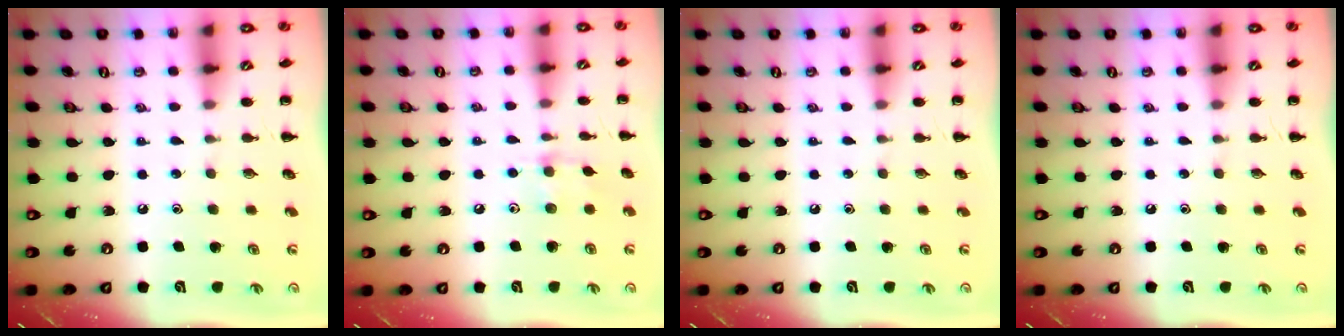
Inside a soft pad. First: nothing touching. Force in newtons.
{"total": 4.8, "press": 4.8, "slide": 0.8}
{"total": 0.0}
{"total": 0.0}